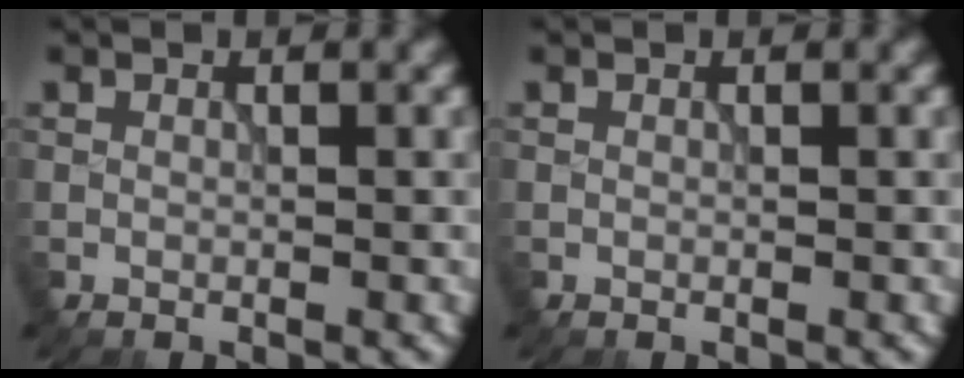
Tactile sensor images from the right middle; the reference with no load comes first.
{"total": 0.0}